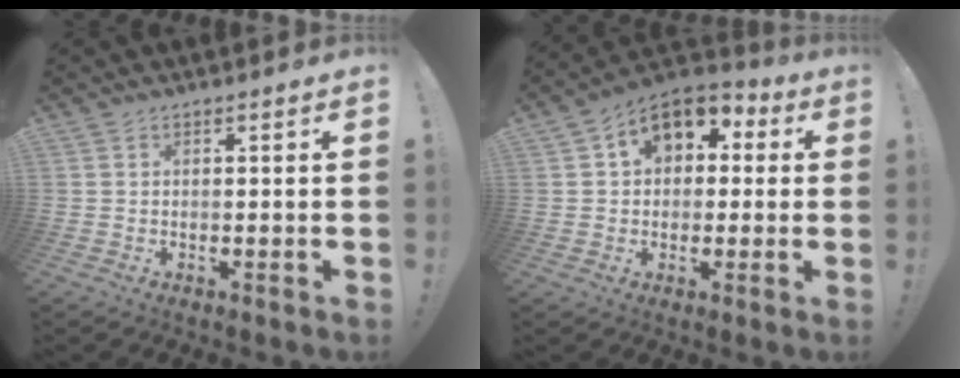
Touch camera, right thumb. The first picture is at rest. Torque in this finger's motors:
{"motor_torque": [0.76, 1.24, 0.18, -0.04, 0.24]}